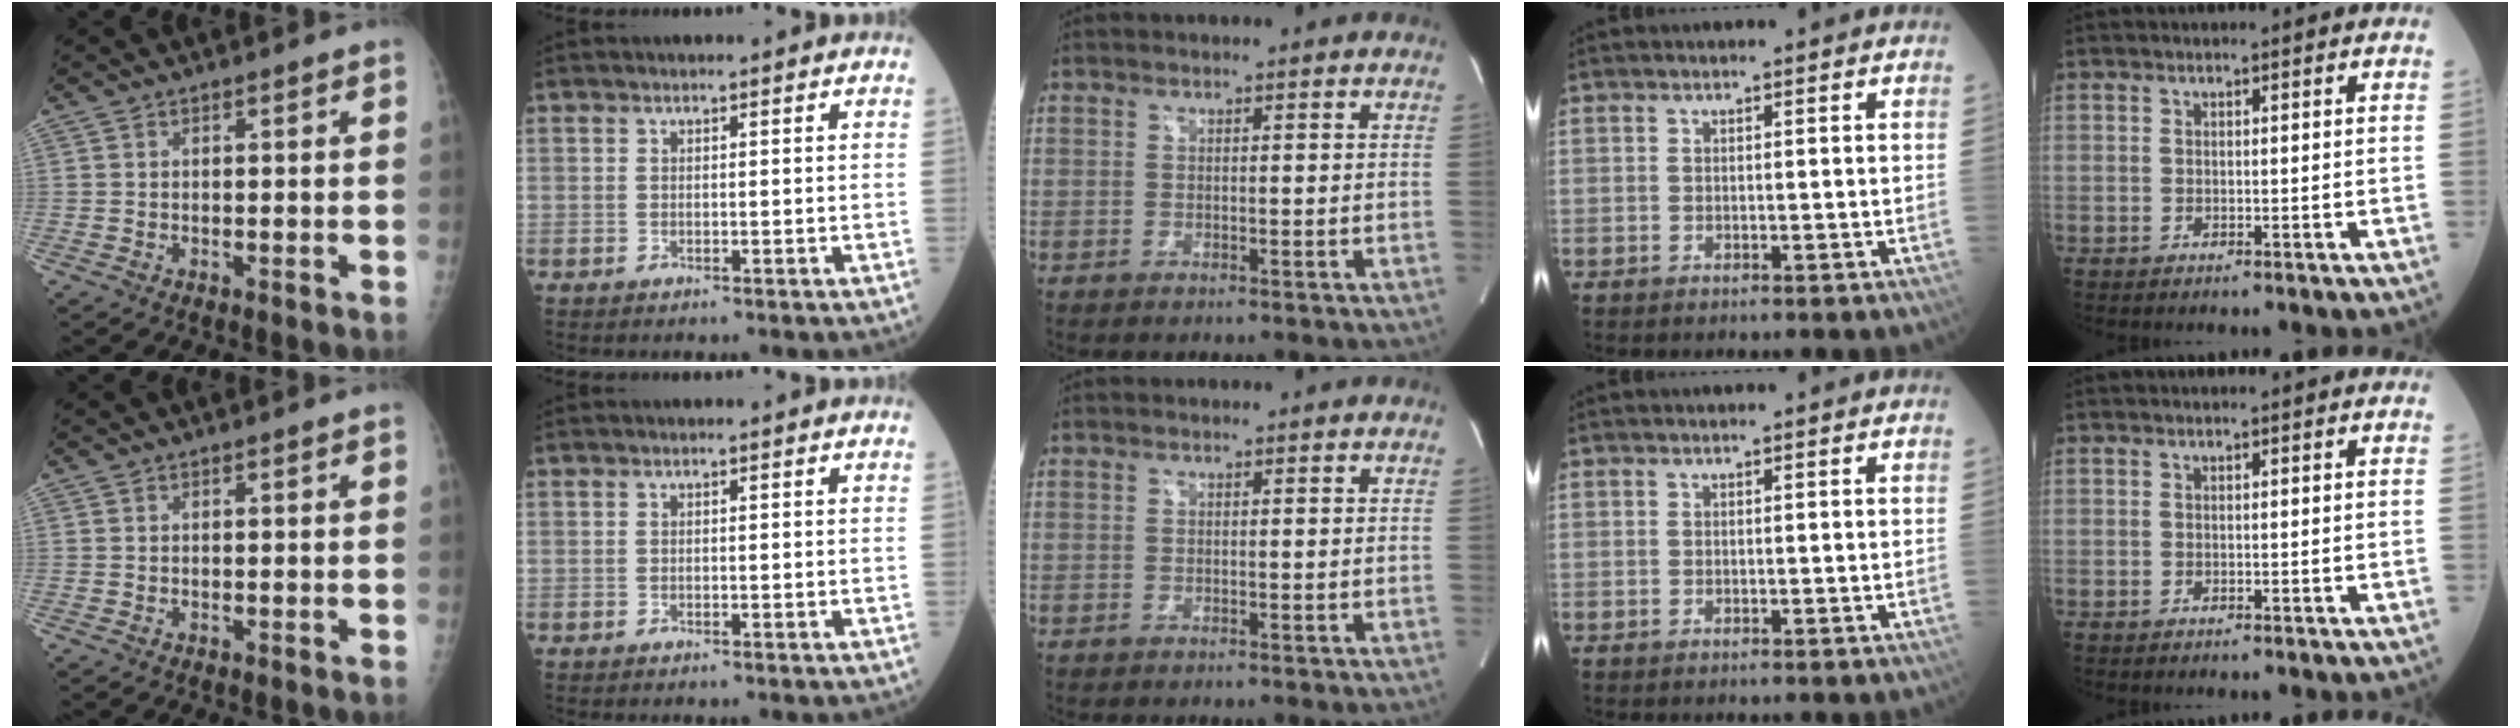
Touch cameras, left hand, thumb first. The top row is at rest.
{}